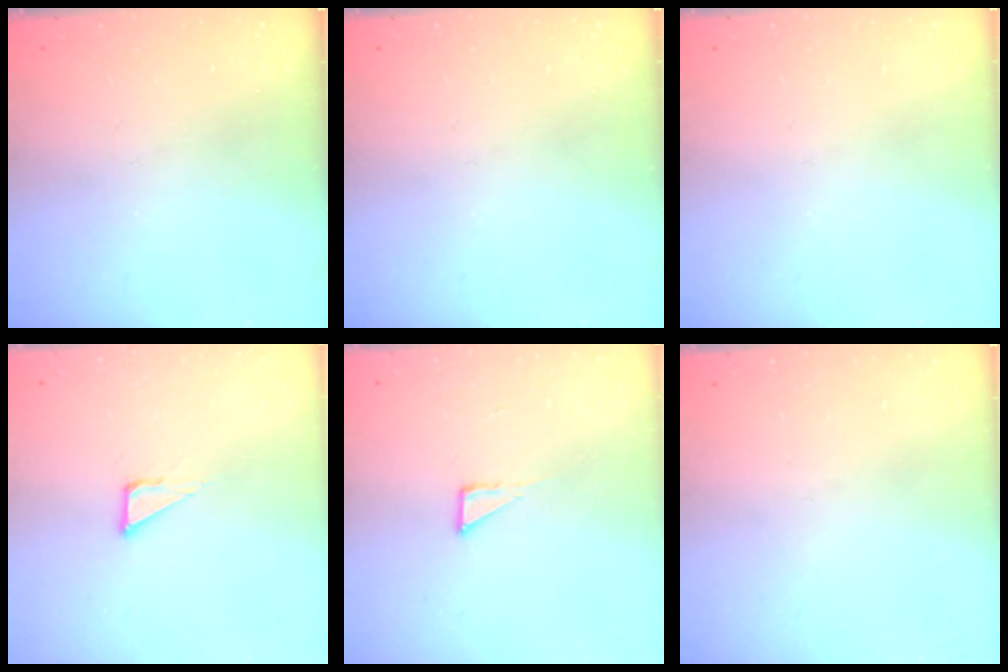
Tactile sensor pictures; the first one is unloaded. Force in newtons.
{"total": 0.0}
{"total": 0.0}
{"total": 3.6, "press": 3.6, "slide": 0.3}
{"total": 3.4, "press": 3.4, "slide": 0.3}
{"total": 0.0}